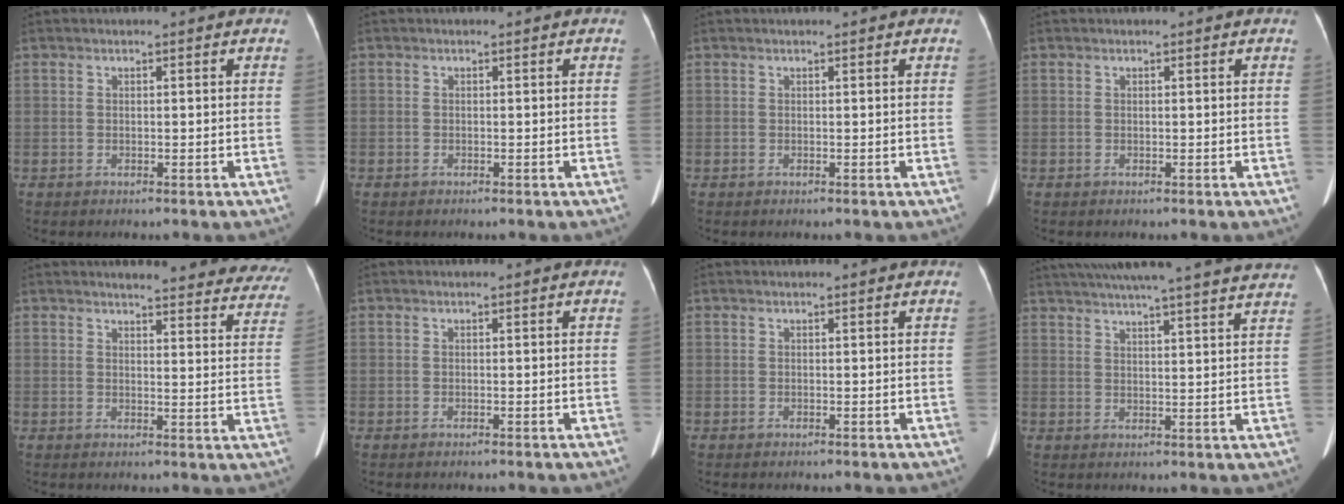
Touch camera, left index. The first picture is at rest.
{"total": 0.6, "force": [-0.3, 0.5, -0.1], "torque": [0.002, 0.007, -0.007]}
{"total": 0.0}
{"total": 0.0}
{"total": 20.9, "force": [19.6, 3.6, 6.2], "torque": [-0.055, -0.070, 0.205]}
{"total": 0.0}
{"total": 0.8, "force": [0.8, 0.2, 0.2], "torque": [-0.007, 0.019, 0.006]}
{"total": 28.8, "force": [26.1, 1.5, 12.2], "torque": [-0.205, -0.016, 0.327]}